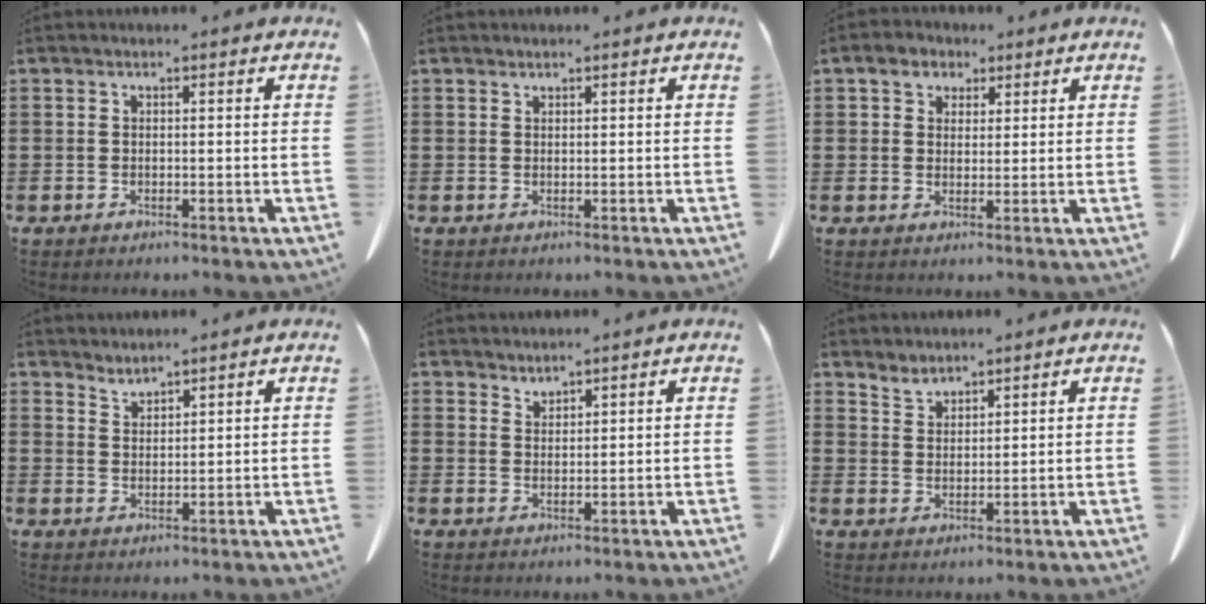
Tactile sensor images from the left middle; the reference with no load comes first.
{"total": 0.7, "force": [0.6, 0.0, 0.0], "torque": [-0.003, -0.003, 0.014]}
{"total": 3.7, "force": [2.4, 2.6, 1.2], "torque": [-0.030, 0.009, 0.042]}
{"total": 2.5, "force": [2.5, 0.0, -0.3], "torque": [-0.002, -0.011, 0.050]}
{"total": 2.1, "force": [2.1, 0.0, -0.3], "torque": [0.000, -0.006, 0.042]}
{"total": 2.7, "force": [2.7, 0.4, -0.2], "torque": [-0.006, -0.011, 0.054]}